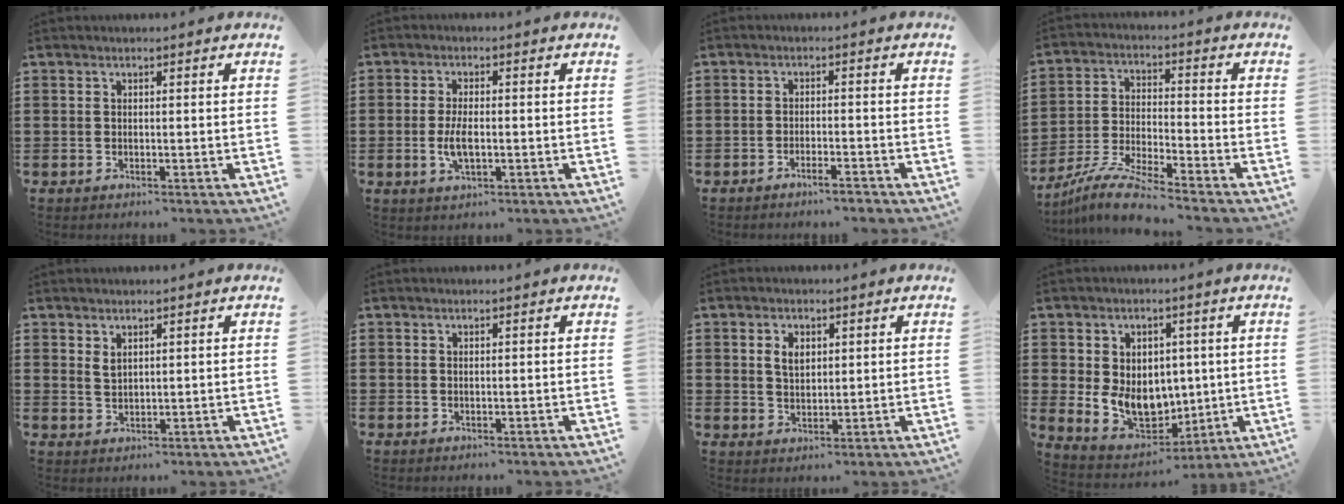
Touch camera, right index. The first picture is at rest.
{"total": 4.2, "force": [-0.7, 1.7, 3.8], "torque": [-0.080, -0.002, -0.016]}
{"total": 2.0, "force": [-1.8, 0.0, 0.8], "torque": [-0.015, 0.002, -0.035]}
{"total": 8.1, "force": [-7.6, -0.1, 2.9], "torque": [-0.063, 0.001, -0.151]}
{"total": 1.8, "force": [1.4, 1.0, 0.8], "torque": [-0.017, 0.002, 0.026]}
{"total": 0.0}
{"total": 2.9, "force": [1.0, 1.8, 2.0], "torque": [-0.044, 0.010, 0.016]}
{"total": 8.4, "force": [0.3, 7.1, 4.6], "torque": [-0.091, 0.002, 0.011]}